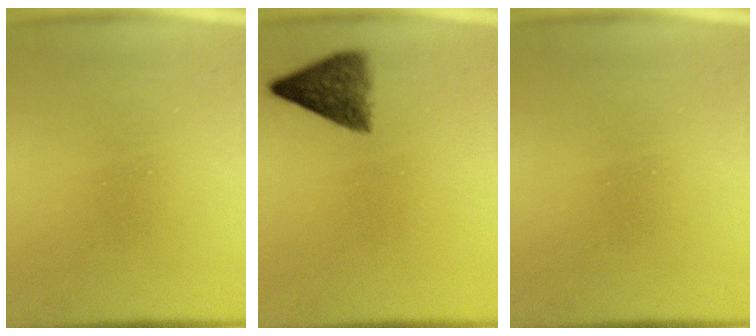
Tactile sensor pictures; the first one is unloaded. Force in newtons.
{"total": 5.9}
{"total": 0.0}